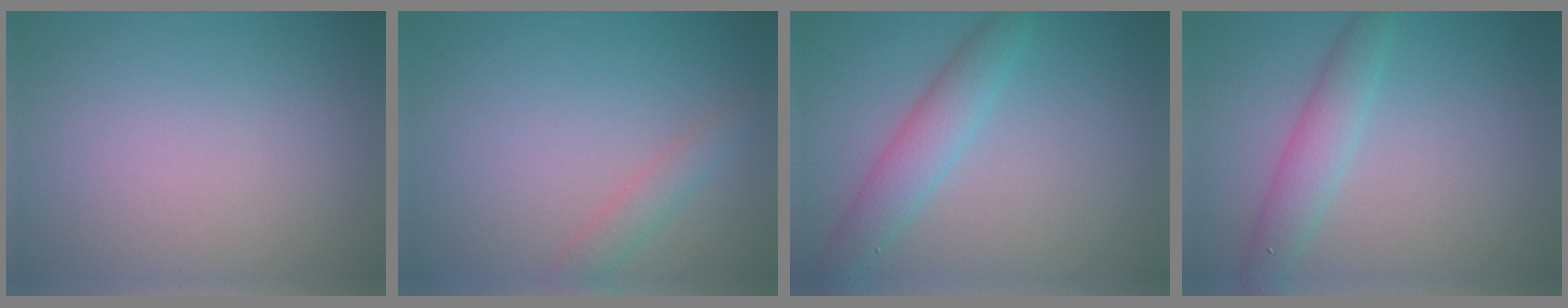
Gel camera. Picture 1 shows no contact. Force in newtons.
{"total": 1.8, "press": 1.8, "slide": 0.1}
{"total": 3.6, "press": 3.6, "slide": 0.1}
{"total": 3.2, "press": 3.2, "slide": 0.1}